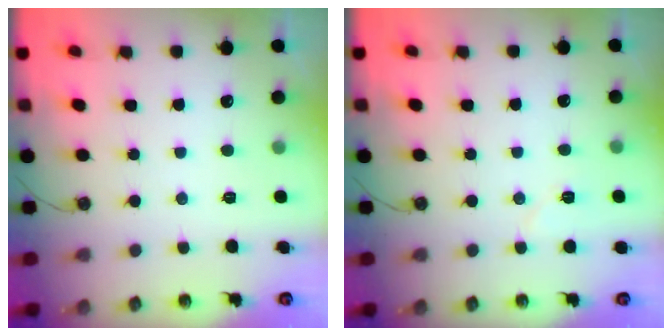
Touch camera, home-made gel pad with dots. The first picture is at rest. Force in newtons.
{"total": 4.8, "press": 4.7, "slide": 1.2}